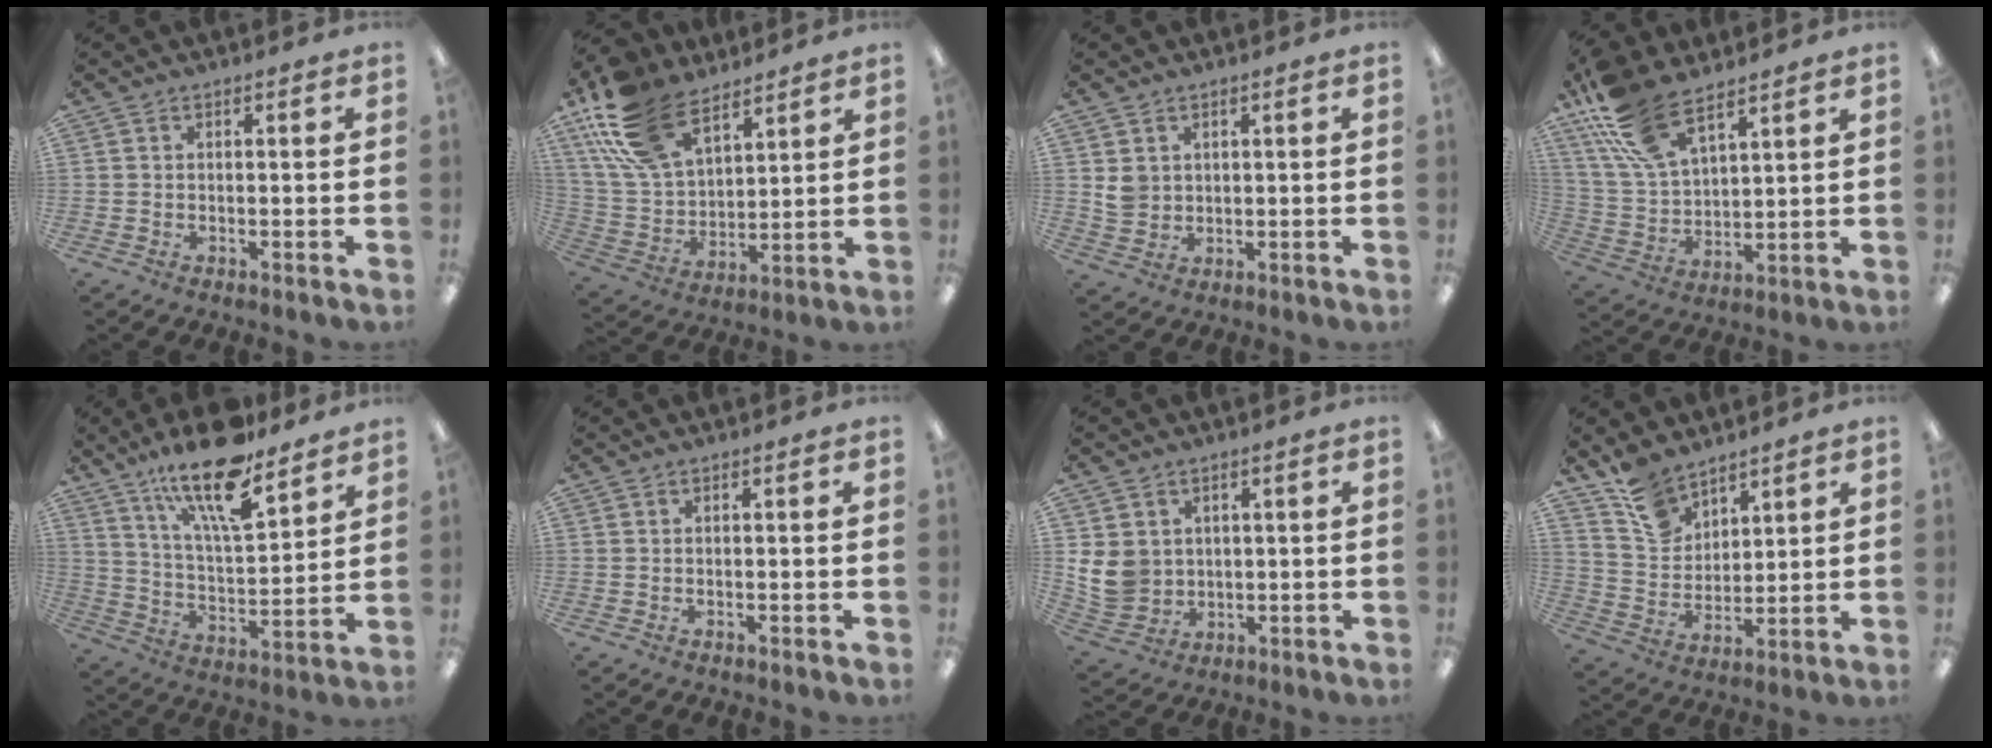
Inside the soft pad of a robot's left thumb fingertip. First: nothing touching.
{"total": 19.8, "force": [13.0, 10.5, 10.6], "torque": [-0.238, -0.049, 0.243]}
{"total": 4.2, "force": [1.7, 3.8, 0.9], "torque": [-0.010, -0.001, 0.031]}
{"total": 16.1, "force": [11.4, 7.1, 8.8], "torque": [-0.206, -0.040, 0.215]}
{"total": 18.9, "force": [13.7, 5.7, 11.7], "torque": [-0.198, -0.079, 0.230]}
{"total": 0.0}
{"total": 8.8, "force": [1.8, 8.0, 3.0], "torque": [-0.069, -0.005, 0.042]}
{"total": 10.7, "force": [8.4, 6.2, 2.7], "torque": [-0.067, -0.044, 0.165]}